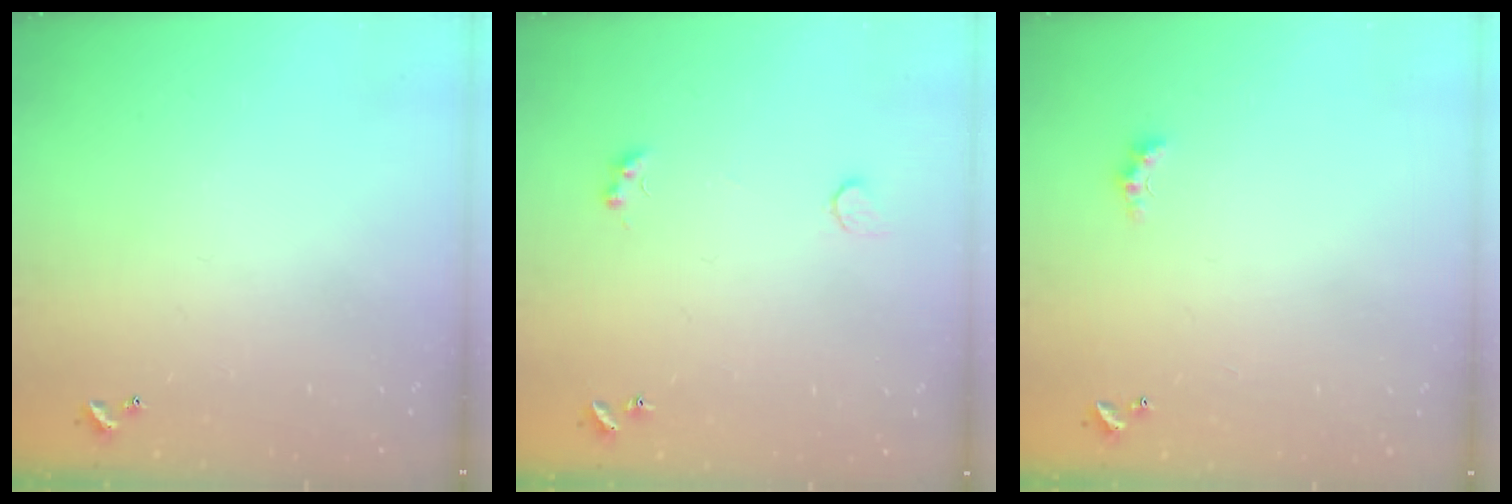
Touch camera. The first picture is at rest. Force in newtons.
{"total": 1.8, "press": 1.5, "slide": 1.0}
{"total": 1.6, "press": 1.5, "slide": 0.5}